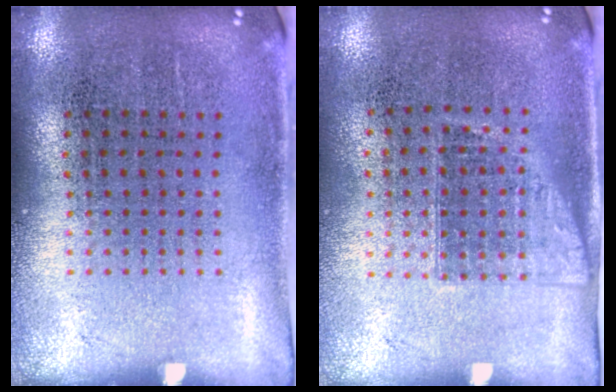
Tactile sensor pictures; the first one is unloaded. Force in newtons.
{"total": 1.1, "press": 1.0, "slide": 0.6}